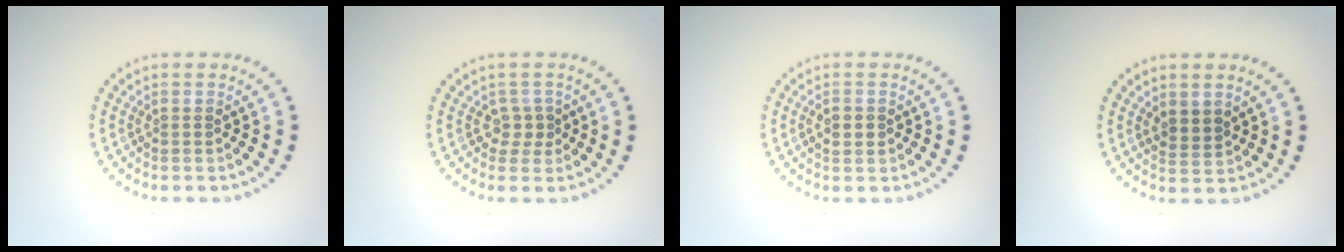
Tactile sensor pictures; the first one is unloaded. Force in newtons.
{"total": 1.6, "press": 1.2, "slide": 1.1}
{"total": 1.3, "press": 1.3, "slide": 0.0}
{"total": 1.6, "press": 1.3, "slide": 1.0}